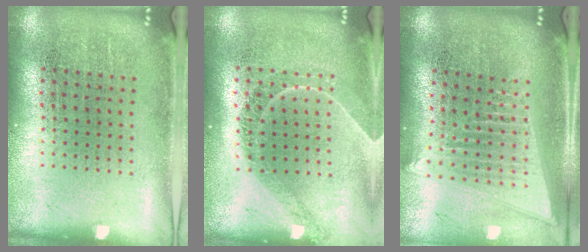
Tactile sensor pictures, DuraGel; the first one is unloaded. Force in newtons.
{"total": 1.2, "press": 1.1, "slide": 0.5}
{"total": 2.1, "press": 1.8, "slide": 1.0}